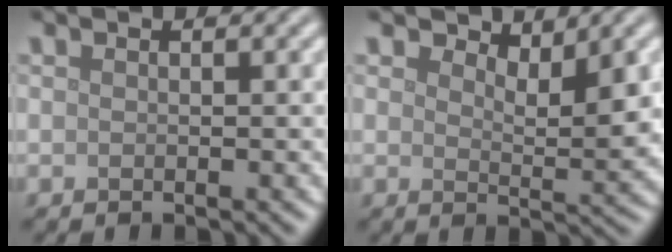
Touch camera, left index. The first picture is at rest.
{"total": 3.2, "force": [2.4, 1.0, 1.8], "torque": [-0.026, -0.005, 0.034]}